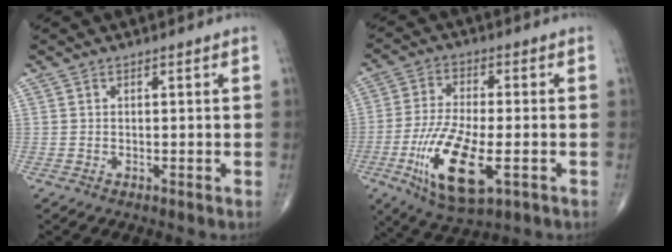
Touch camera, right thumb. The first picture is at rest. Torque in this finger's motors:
{"motor_torque": [1.51, 1.79, 1.61, -0.22, 0.47]}